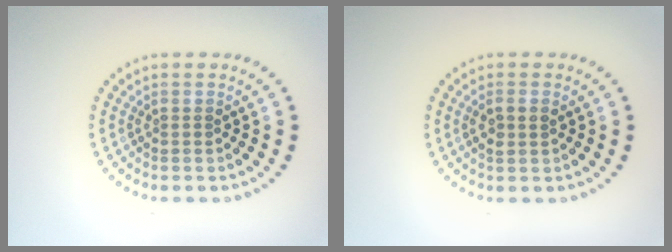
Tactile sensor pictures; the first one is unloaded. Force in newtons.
{"total": 1.6, "press": 1.5, "slide": 0.4}